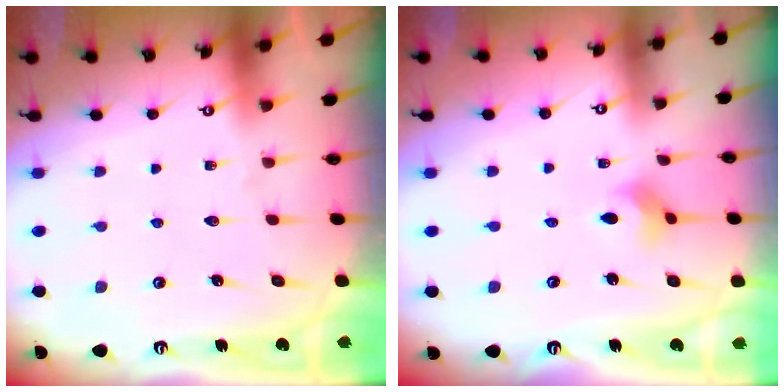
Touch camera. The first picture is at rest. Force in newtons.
{"total": 3.2, "press": 3.2, "slide": 0.3}